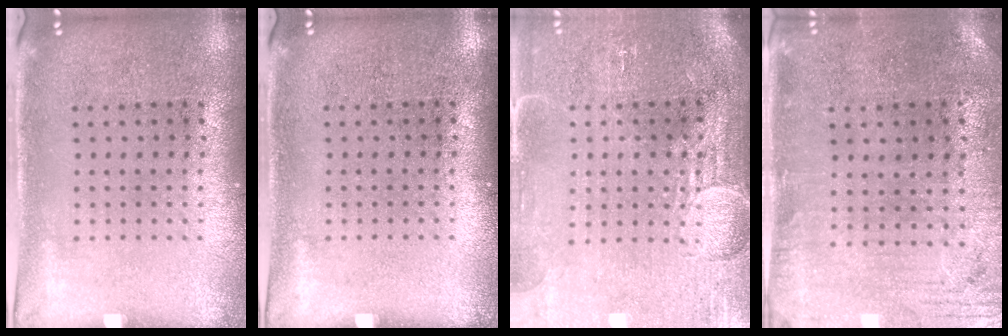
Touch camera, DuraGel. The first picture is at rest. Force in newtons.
{"total": 0.0}
{"total": 3.8, "press": 3.4, "slide": 1.6}
{"total": 0.6, "press": 0.4, "slide": 0.5}